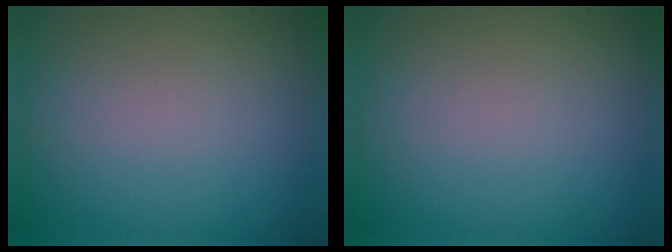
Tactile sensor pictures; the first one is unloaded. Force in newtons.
{"total": 0.0}